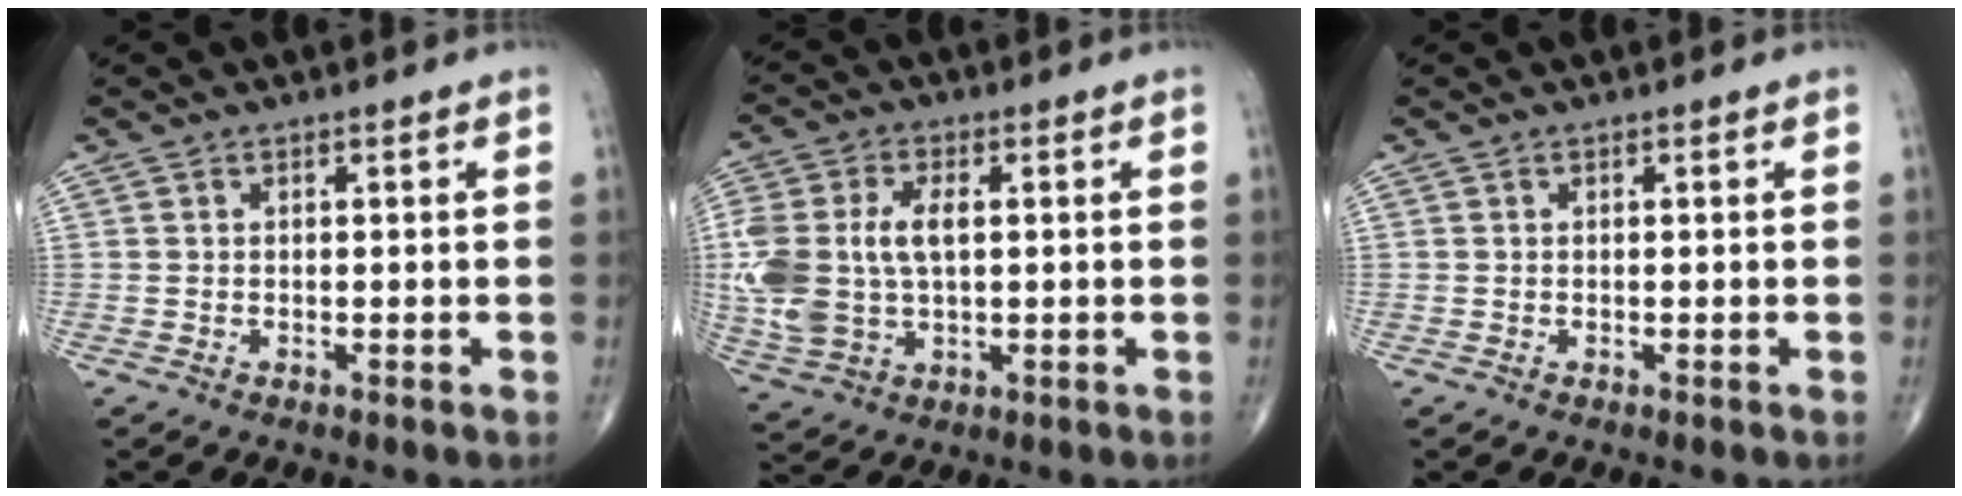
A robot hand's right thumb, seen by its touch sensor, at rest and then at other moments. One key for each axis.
{"total": 14.3, "fx": 0.9, "fy": 8.6, "fz": 11.4, "tx": -0.268, "ty": 0.006, "tz": 0.026}
{"total": 0.0}